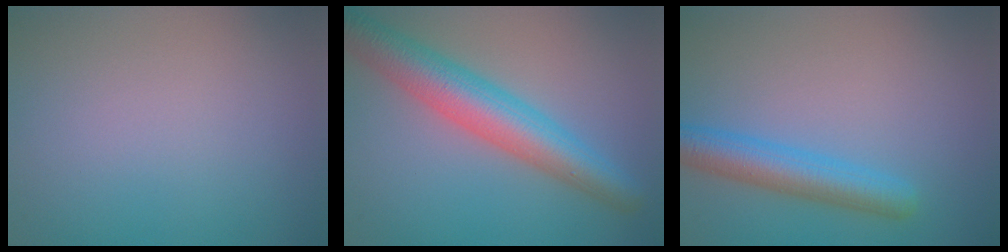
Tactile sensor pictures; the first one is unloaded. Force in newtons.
{"total": 6.6, "press": 6.6, "slide": 0.1}
{"total": 4.2, "press": 4.2, "slide": 0.1}